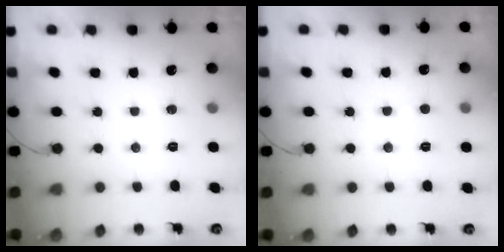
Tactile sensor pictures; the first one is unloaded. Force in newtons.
{"total": 3.1, "press": 3.1, "slide": 0.3}